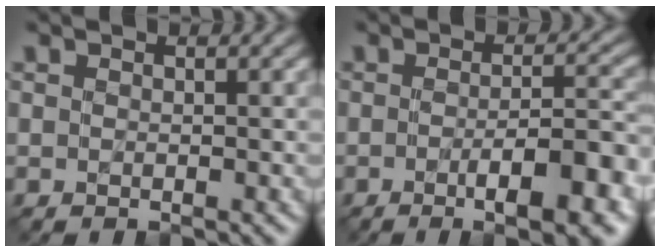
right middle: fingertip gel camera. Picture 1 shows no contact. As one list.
[{"total": 7.7, "force": [-2.8, 2.2, 6.8], "torque": [-0.086, 0.001, -0.034]}]